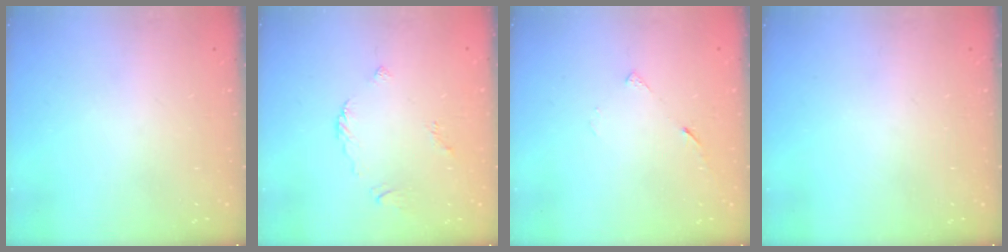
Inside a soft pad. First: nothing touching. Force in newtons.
{"total": 2.2, "press": 2.1, "slide": 0.7}
{"total": 3.8, "press": 3.8, "slide": 0.6}
{"total": 0.0}